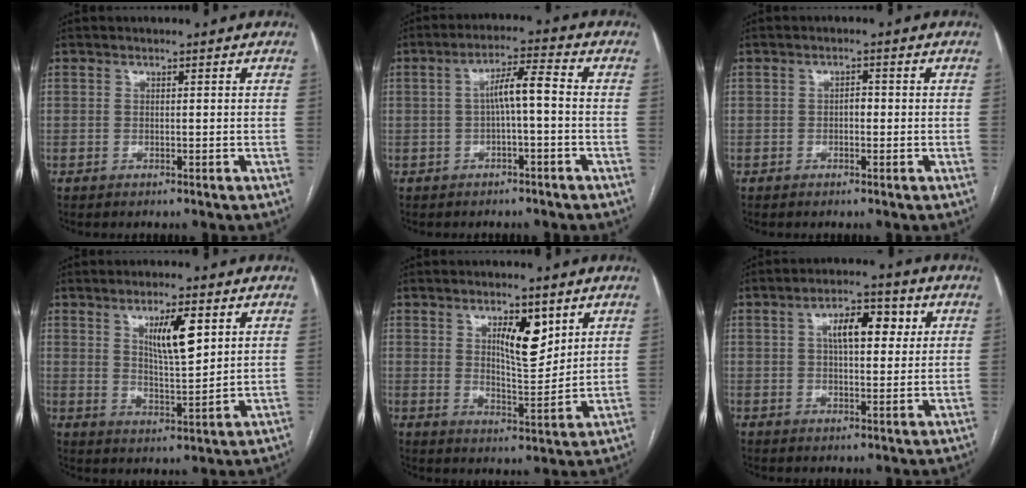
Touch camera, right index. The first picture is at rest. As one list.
[{"total": 5.4, "force": [-0.5, 0.7, 5.3], "torque": [-0.089, 0.023, -0.006]}, {"total": 1.4, "force": [-0.3, 0.8, 1.1], "torque": [-0.013, 0.005, -0.007]}, {"total": 7.7, "force": [3.3, 1.6, 6.8], "torque": [-0.118, -0.005, 0.060]}, {"total": 7.5, "force": [3.5, 2.5, 6.2], "torque": [-0.102, -0.005, 0.061]}, {"total": 7.7, "force": [2.3, 3.3, 6.6], "torque": [-0.106, 0.021, 0.035]}]